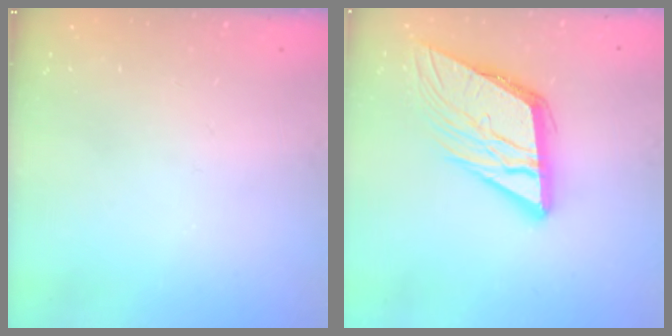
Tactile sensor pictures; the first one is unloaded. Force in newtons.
{"total": 13.7, "press": 13.5, "slide": 2.4}